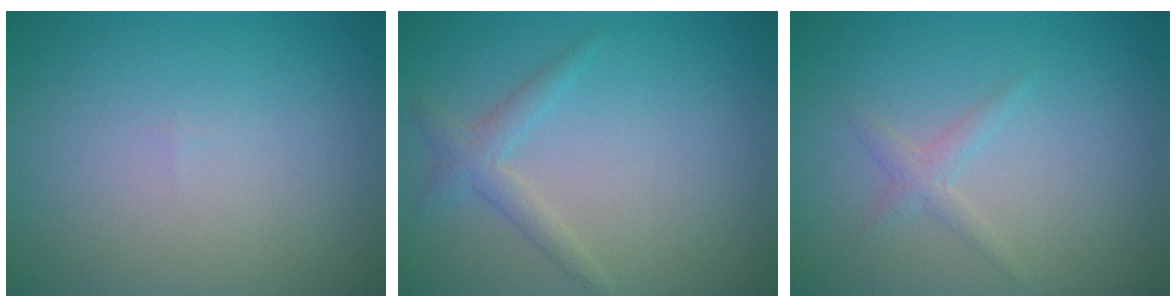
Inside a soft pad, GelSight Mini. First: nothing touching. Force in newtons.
{"total": 1.8, "press": 1.8, "slide": 0.1}
{"total": 1.2, "press": 1.2, "slide": 0.1}